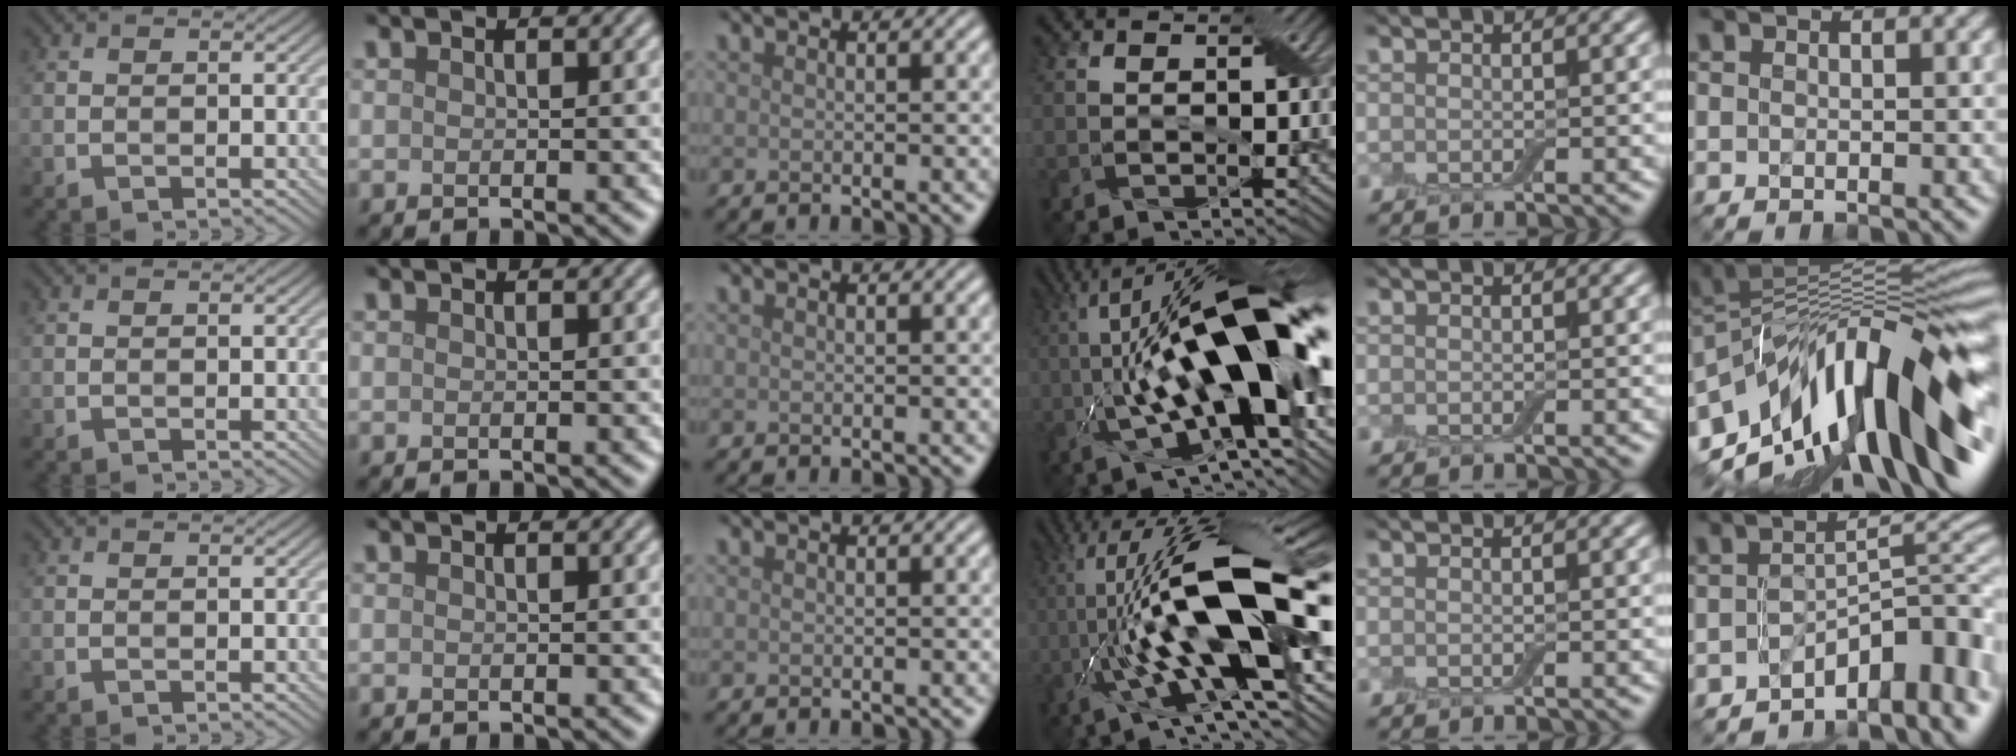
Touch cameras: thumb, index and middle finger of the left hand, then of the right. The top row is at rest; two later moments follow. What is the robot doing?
{"motion": "close", "object": "airpods case & airpods"}